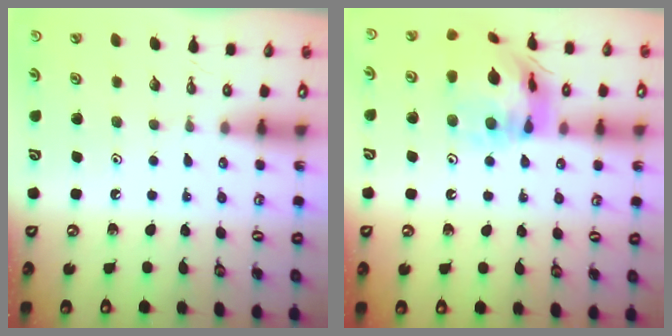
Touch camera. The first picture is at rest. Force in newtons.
{"total": 17.5, "press": 17.5, "slide": 1.8}